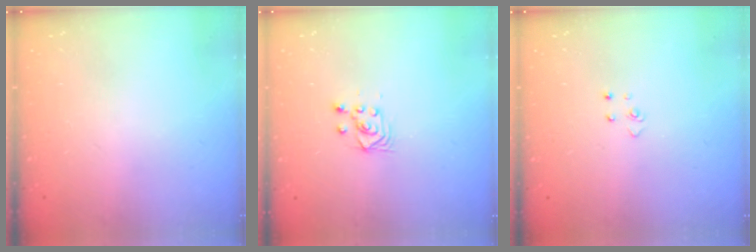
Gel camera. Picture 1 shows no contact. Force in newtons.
{"total": 3.6, "press": 3.2, "slide": 1.6}
{"total": 2.8, "press": 2.8, "slide": 0.3}